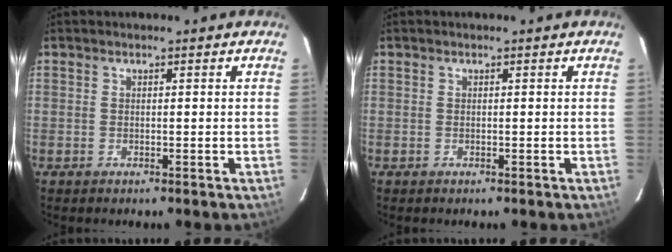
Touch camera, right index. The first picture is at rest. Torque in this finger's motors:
{"motor_torque": [0.00, 0.00, 0.02, 0.00]}